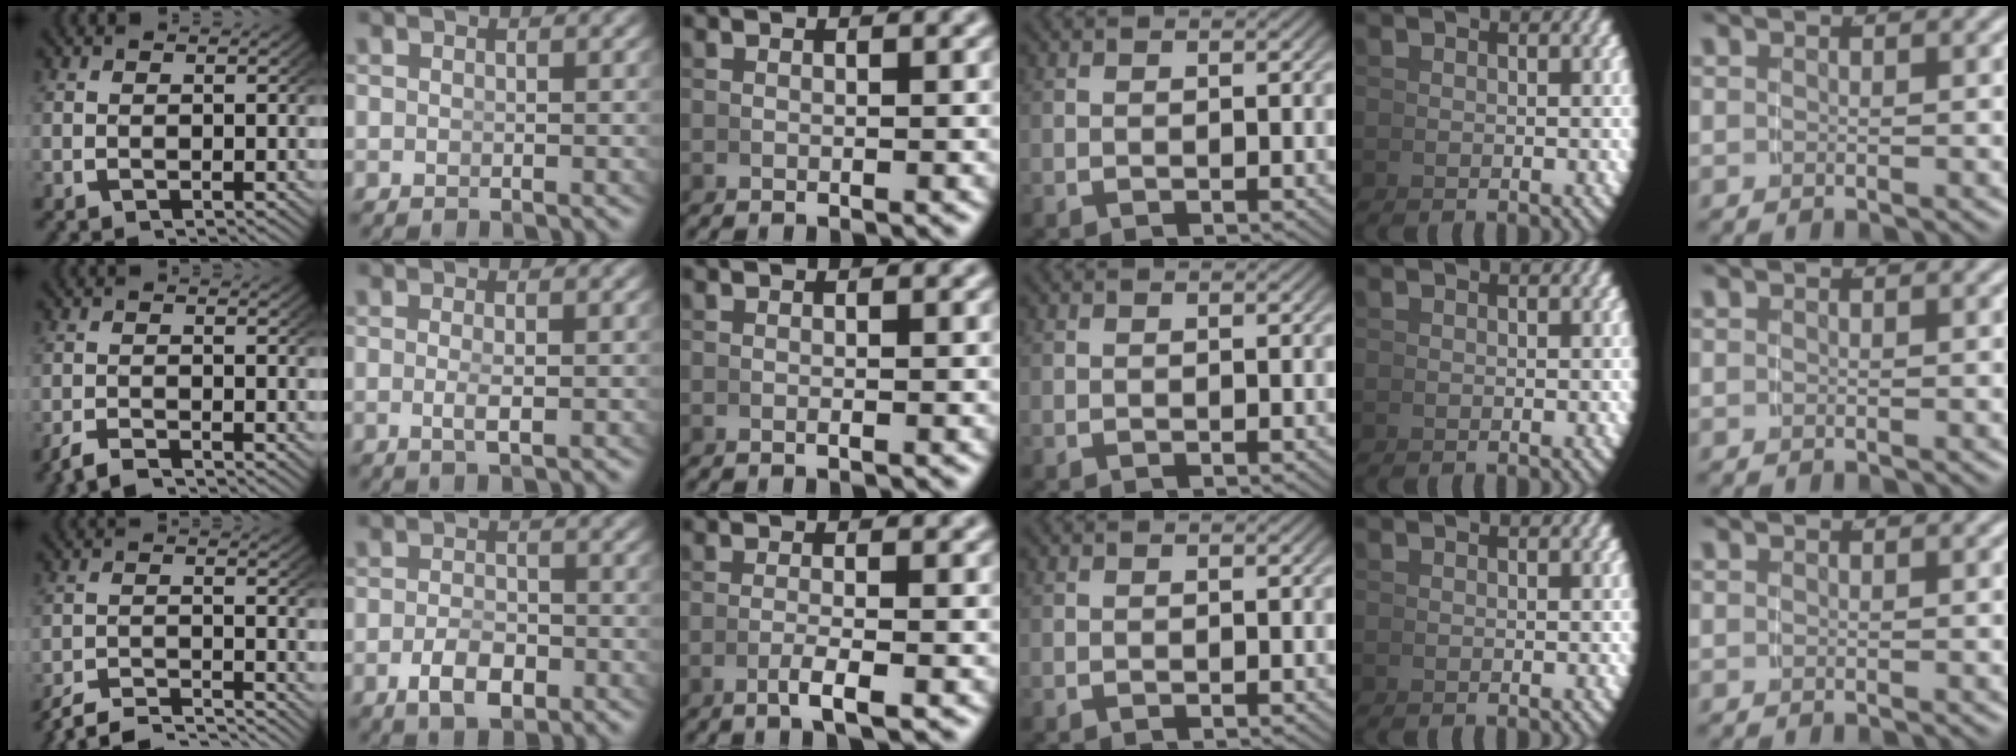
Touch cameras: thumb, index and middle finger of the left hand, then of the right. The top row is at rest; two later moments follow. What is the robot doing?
{"motion": "grasp_and_lifting", "object": "photo album"}